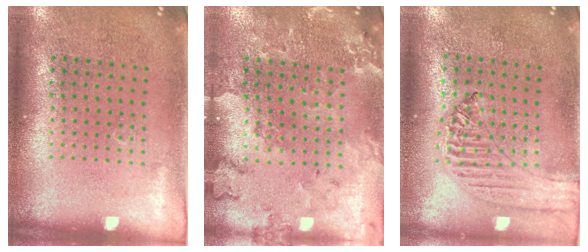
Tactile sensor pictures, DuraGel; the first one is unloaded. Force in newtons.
{"total": 0.5, "press": 0.5, "slide": 0.2}
{"total": 1.2, "press": 1.2, "slide": 0.1}